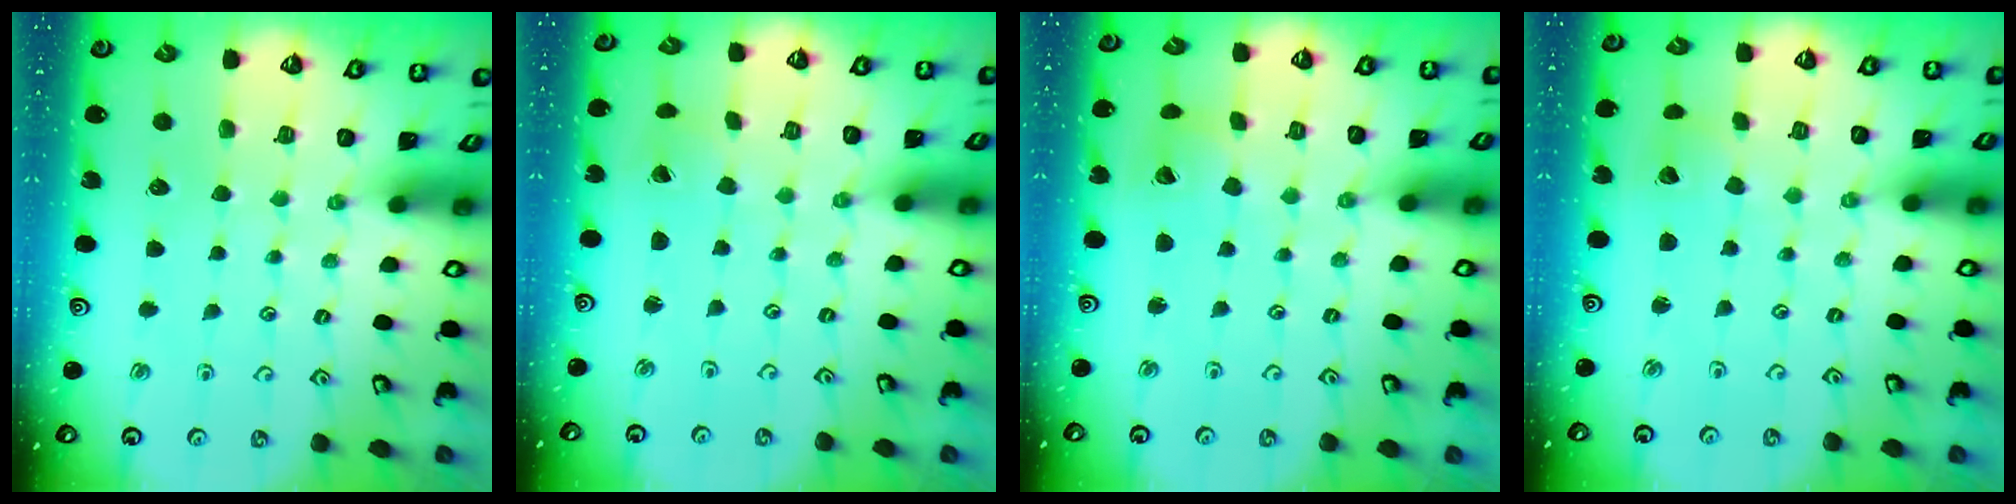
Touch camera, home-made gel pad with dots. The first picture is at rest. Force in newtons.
{"total": 0.6, "press": 0.6, "slide": 0.0}
{"total": 6.3, "press": 6.2, "slide": 0.9}
{"total": 2.5, "press": 2.5, "slide": 0.3}